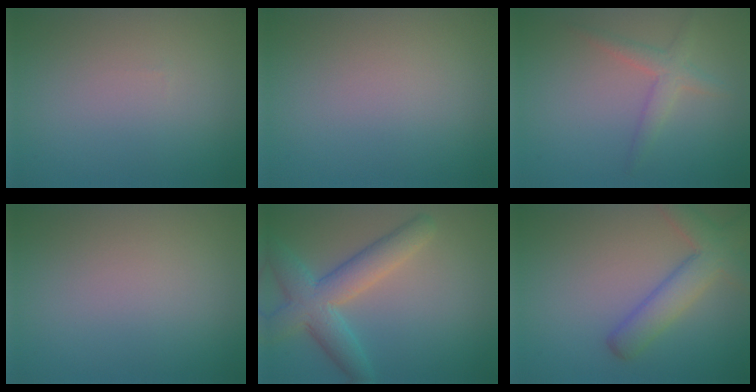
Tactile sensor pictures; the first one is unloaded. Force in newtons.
{"total": 0.0}
{"total": 2.2, "press": 2.2, "slide": 0.1}
{"total": 0.0}
{"total": 5.7, "press": 5.7, "slide": 0.1}
{"total": 4.8, "press": 4.8, "slide": 0.3}